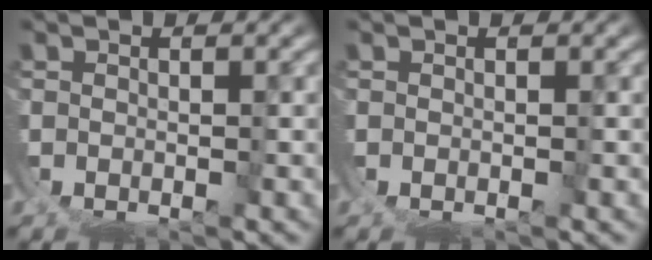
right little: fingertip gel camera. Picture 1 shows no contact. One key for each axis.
{"total": 0.0}